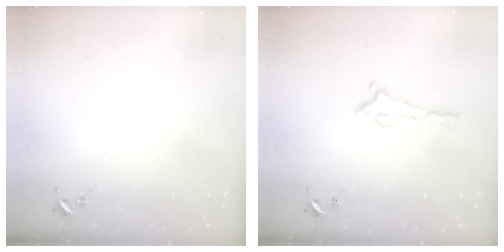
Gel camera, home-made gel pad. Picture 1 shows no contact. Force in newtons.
{"total": 1.5, "press": 1.4, "slide": 0.2}